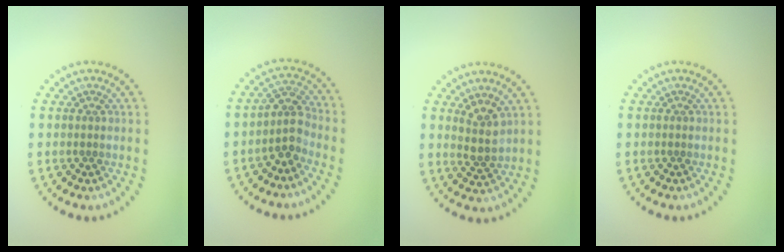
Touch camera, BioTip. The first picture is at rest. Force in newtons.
{"total": 2.6, "press": 2.0, "slide": 1.7}
{"total": 2.3, "press": 2.0, "slide": 1.1}
{"total": 0.0}